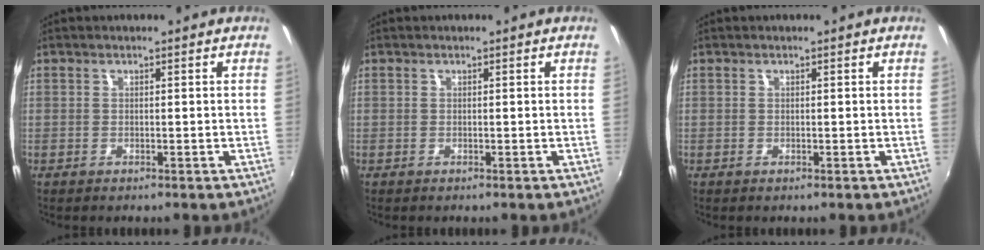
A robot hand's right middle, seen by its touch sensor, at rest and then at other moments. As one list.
[{"total": 0.0}, {"total": 0.0}]